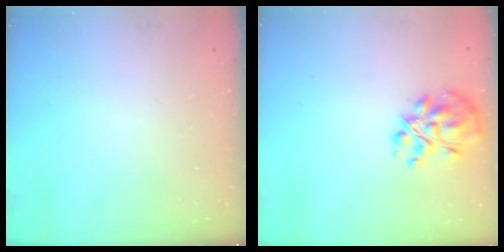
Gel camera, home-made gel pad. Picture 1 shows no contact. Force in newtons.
{"total": 12.0, "press": 11.4, "slide": 3.8}